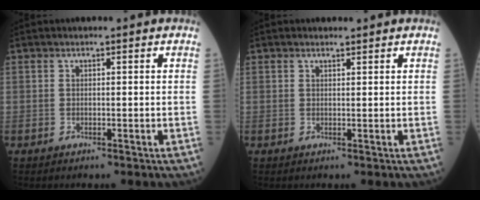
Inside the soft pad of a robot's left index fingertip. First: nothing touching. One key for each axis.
{"total": 0.6, "fx": 0.6, "fy": 0.1, "fz": 0.1, "tx": -0.009, "ty": -0.003, "tz": 0.008}